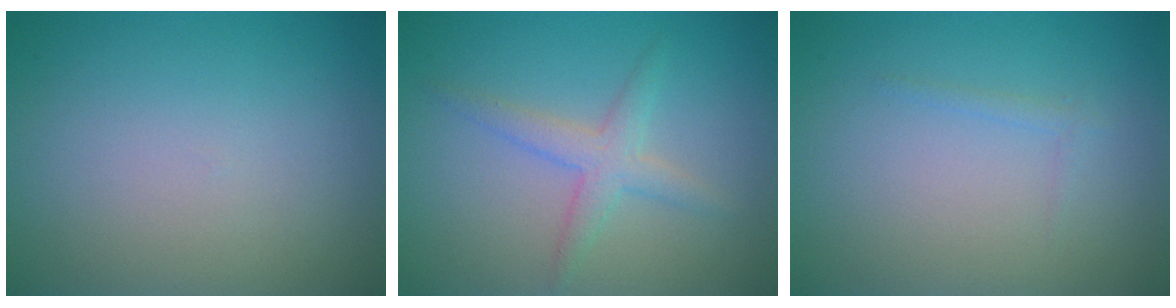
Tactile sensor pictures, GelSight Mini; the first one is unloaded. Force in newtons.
{"total": 2.5, "press": 2.5, "slide": 0.0}
{"total": 0.7, "press": 0.7, "slide": 0.0}